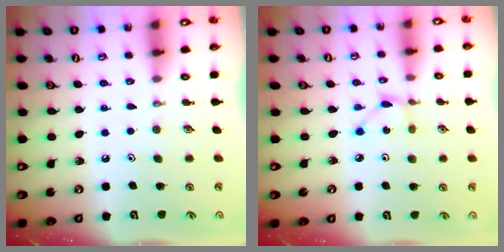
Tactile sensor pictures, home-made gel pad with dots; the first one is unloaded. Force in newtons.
{"total": 1.9, "press": 1.9, "slide": 0.3}